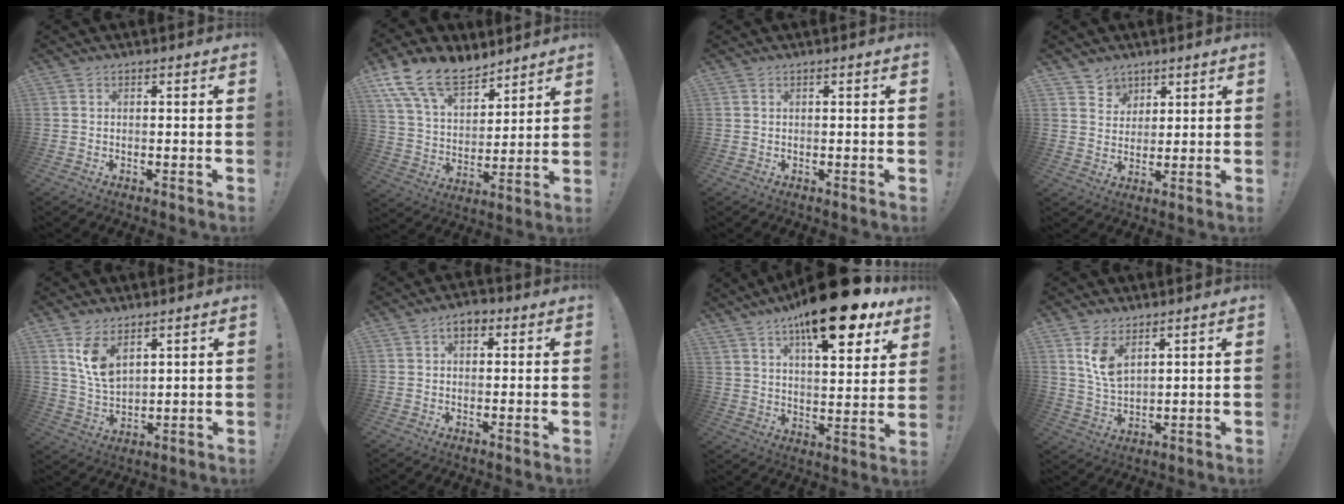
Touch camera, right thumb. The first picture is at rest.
{"total": 16.1, "force": [11.6, 8.3, 7.5], "torque": [-0.149, -0.071, 0.219]}
{"total": 0.0}
{"total": 5.4, "force": [3.6, 4.1, 0.1], "torque": [0.005, -0.034, 0.067]}
{"total": 9.1, "force": [5.3, 4.8, 5.6], "torque": [-0.104, -0.027, 0.099]}
{"total": 4.3, "force": [1.5, 2.6, 3.0], "torque": [-0.042, 0.004, 0.025]}
{"total": 21.2, "force": [13.9, 7.3, 14.3], "torque": [-0.211, -0.088, 0.228]}
{"total": 8.0, "force": [4.7, 4.2, 4.9], "torque": [-0.083, -0.022, 0.088]}